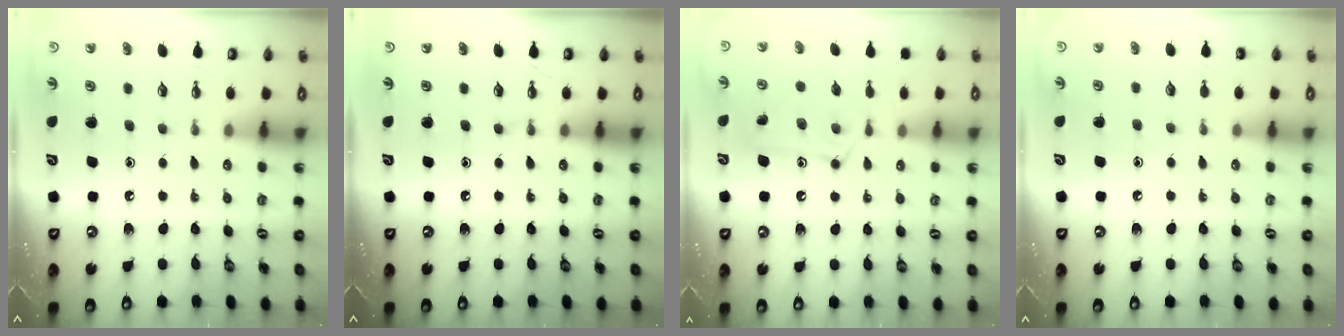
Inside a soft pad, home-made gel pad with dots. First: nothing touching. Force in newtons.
{"total": 0.0}
{"total": 12.4, "press": 12.4, "slide": 0.0}
{"total": 3.0, "press": 2.9, "slide": 0.4}